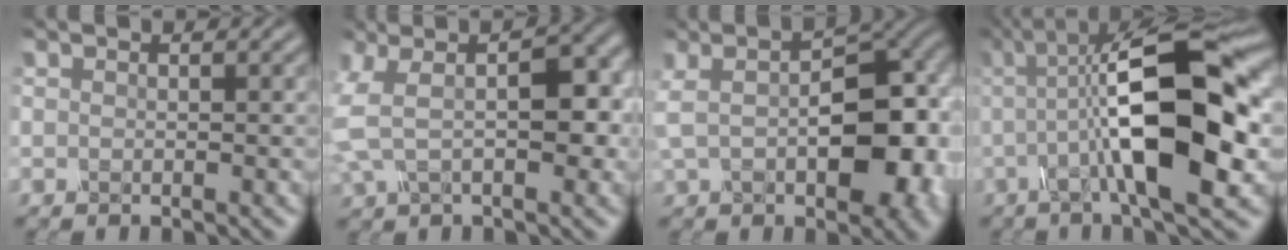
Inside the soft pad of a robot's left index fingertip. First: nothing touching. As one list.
[{"total": 6.8, "force": [0.3, 3.6, 5.8], "torque": [-0.111, 0.009, 0.001]}, {"total": 10.7, "force": [-0.5, 5.4, 9.2], "torque": [-0.147, -0.001, -0.006]}, {"total": 13.1, "force": [-0.2, 4.0, 12.5], "torque": [-0.200, 0.014, -0.013]}]